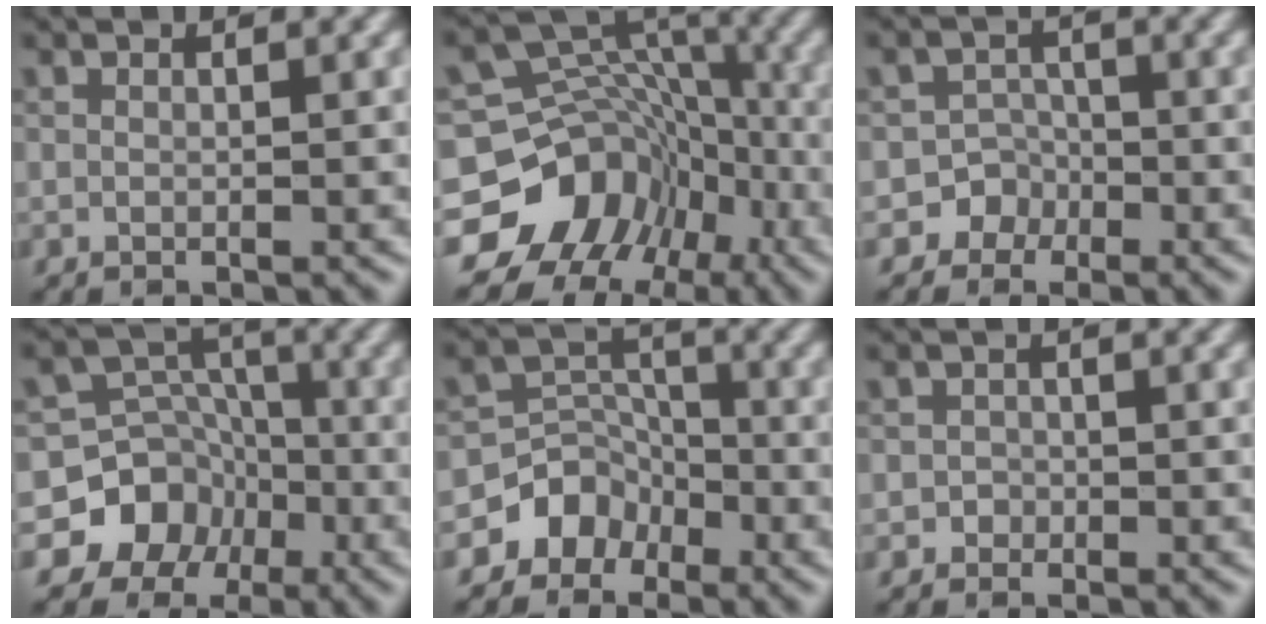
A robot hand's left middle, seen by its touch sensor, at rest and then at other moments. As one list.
[{"total": 12.7, "force": [-6.8, 10.1, 3.4], "torque": [-0.072, 0.014, -0.119]}, {"total": 3.9, "force": [-2.0, 3.4, -0.2], "torque": [0.047, 0.006, -0.052]}, {"total": 8.4, "force": [-4.3, 7.2, 0.8], "torque": [0.006, 0.002, -0.095]}, {"total": 4.1, "force": [-2.7, 3.1, 0.4], "torque": [0.015, 0.023, -0.050]}, {"total": 0.9, "force": [-0.3, 0.9, 0.0], "torque": [0.012, 0.001, -0.008]}]